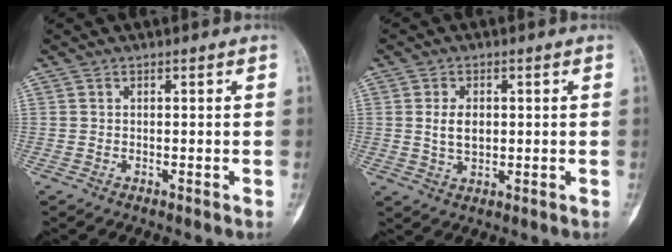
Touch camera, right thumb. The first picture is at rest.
{"total": 4.7, "force": [0.6, 3.0, 3.6], "torque": [-0.061, -0.004, 0.016]}